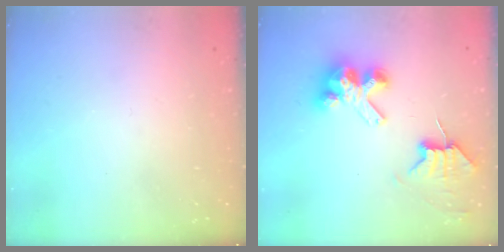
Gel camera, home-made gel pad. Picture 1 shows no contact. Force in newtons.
{"total": 8.6, "press": 8.6, "slide": 0.7}